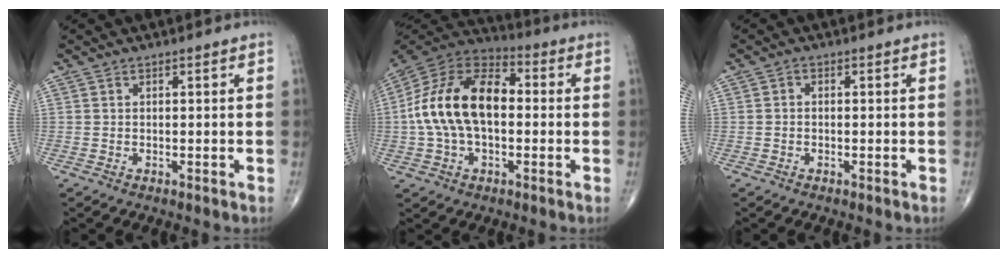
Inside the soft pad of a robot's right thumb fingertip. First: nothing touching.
{"total": 18.5, "force": [0.3, 11.0, 14.9], "torque": [-0.277, 0.038, -0.002]}
{"total": 0.8, "force": [-0.2, 0.6, 0.4], "torque": [-0.005, 0.002, -0.007]}